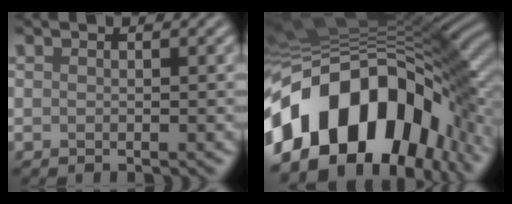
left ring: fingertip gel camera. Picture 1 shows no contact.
{"total": 17.5, "force": [-6.3, 10.6, 12.4], "torque": [-0.207, 0.000, -0.112]}